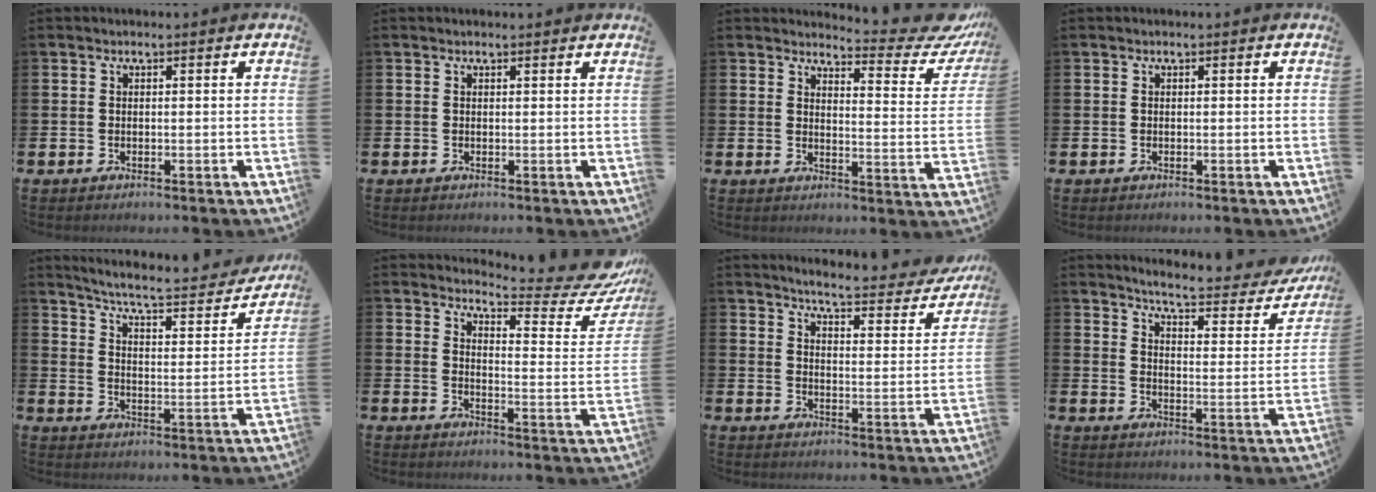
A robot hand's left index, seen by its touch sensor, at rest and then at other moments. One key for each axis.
{"total": 0.5, "fx": 0.5, "fy": 0.0, "fz": 0.2, "tx": 0.007, "ty": -0.003, "tz": 0.007}
{"total": 5.2, "fx": 4.8, "fy": 1.2, "fz": 1.7, "tx": -0.026, "ty": -0.049, "tz": 0.072}
{"total": 0.0}
{"total": 6.4, "fx": 5.9, "fy": 0.6, "fz": 2.5, "tx": -0.069, "ty": -0.048, "tz": 0.092}
{"total": 6.6, "fx": 6.0, "fy": 0.9, "fz": 2.4, "tx": -0.044, "ty": -0.053, "tz": 0.096}
{"total": 4.8, "fx": 4.6, "fy": 0.3, "fz": 1.5, "tx": -0.046, "ty": -0.039, "tz": 0.071}
{"total": 5.5, "fx": 5.1, "fy": 0.3, "fz": 1.9, "tx": -0.056, "ty": -0.041, "tz": 0.079}